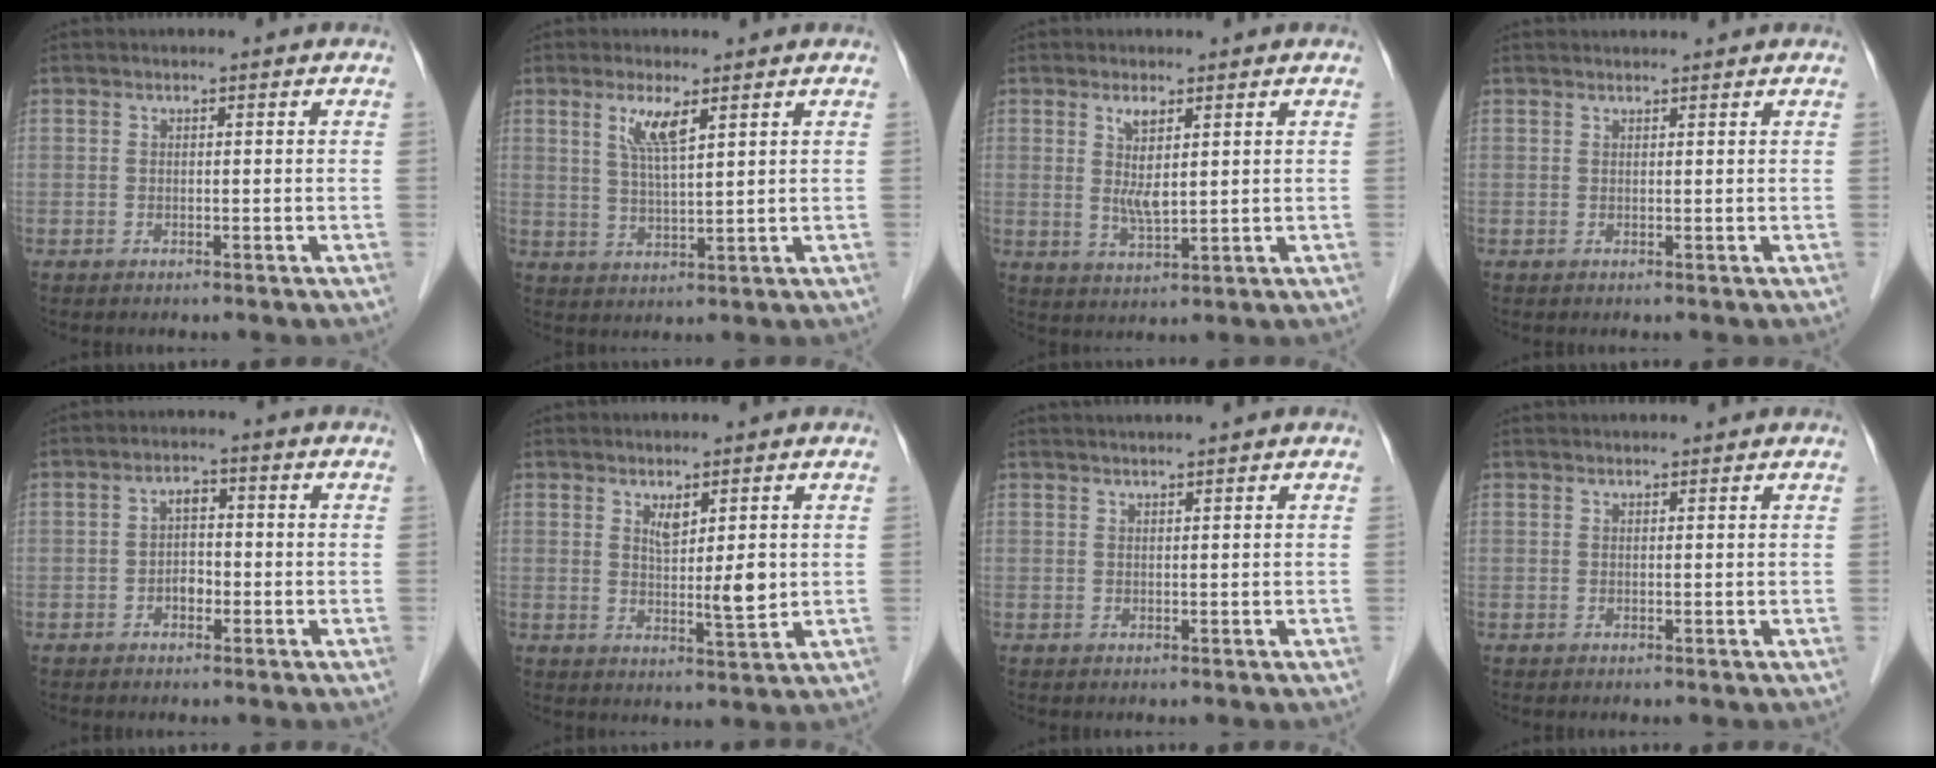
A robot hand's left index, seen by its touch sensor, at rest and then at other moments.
{"total": 4.8, "force": [2.5, 0.4, 4.1], "torque": [-0.084, -0.003, 0.050]}
{"total": 4.5, "force": [1.4, 0.6, 4.2], "torque": [-0.083, -0.006, 0.030]}
{"total": 2.6, "force": [2.5, 0.2, 0.5], "torque": [-0.007, 0.023, 0.037]}
{"total": 2.9, "force": [-1.0, 1.9, 1.9], "torque": [-0.032, 0.014, -0.019]}
{"total": 4.7, "force": [1.3, 1.0, 4.4], "torque": [-0.071, -0.011, 0.024]}
{"total": 2.9, "force": [2.6, -0.5, 1.1], "torque": [-0.008, 0.022, 0.046]}
{"total": 3.0, "force": [2.9, 0.2, 0.7], "torque": [-0.008, 0.027, 0.041]}